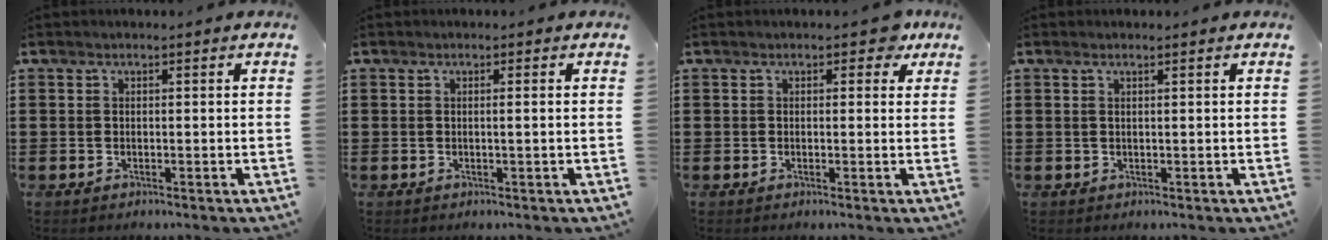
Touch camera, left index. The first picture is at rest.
{"total": 0.9, "force": [0.0, -0.3, 0.8], "torque": [-0.014, -0.005, 0.000]}
{"total": 2.6, "force": [1.4, 1.5, 1.6], "torque": [-0.014, 0.003, 0.018]}
{"total": 0.8, "force": [0.4, -0.2, 0.6], "torque": [-0.011, -0.002, 0.008]}